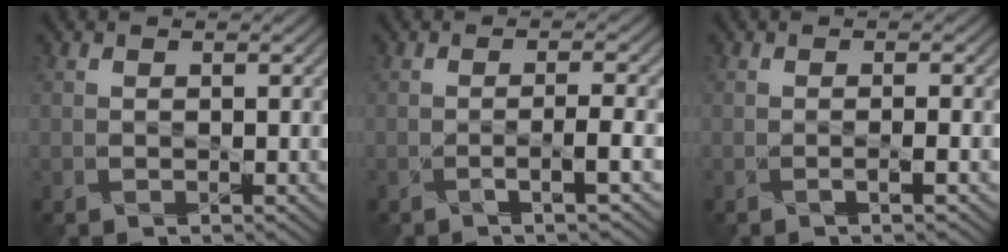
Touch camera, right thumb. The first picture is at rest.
{"total": 2.5, "force": [-0.9, 0.2, 2.3], "torque": [-0.034, 0.006, -0.026]}
{"total": 1.0, "force": [-0.3, 0.0, 1.0], "torque": [-0.015, 0.001, -0.010]}